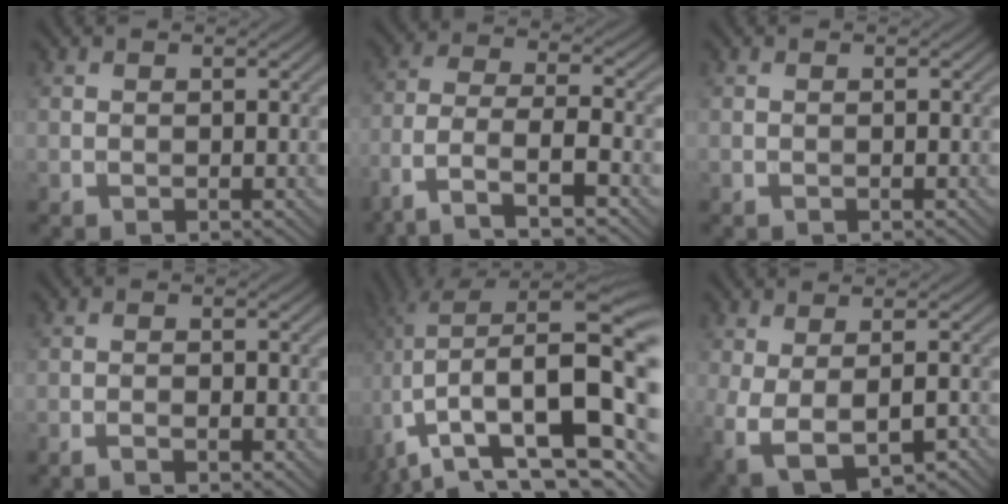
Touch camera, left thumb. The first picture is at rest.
{"total": 8.9, "force": [-6.0, 2.9, 5.9], "torque": [-0.119, -0.004, -0.130]}
{"total": 0.0}
{"total": 1.9, "force": [-1.5, 0.3, 1.2], "torque": [-0.025, 0.003, -0.029]}
{"total": 18.2, "force": [-2.7, 7.2, 16.5], "torque": [-0.294, -0.014, -0.036]}
{"total": 7.7, "force": [-2.6, 3.6, 6.2], "torque": [-0.136, -0.025, -0.035]}